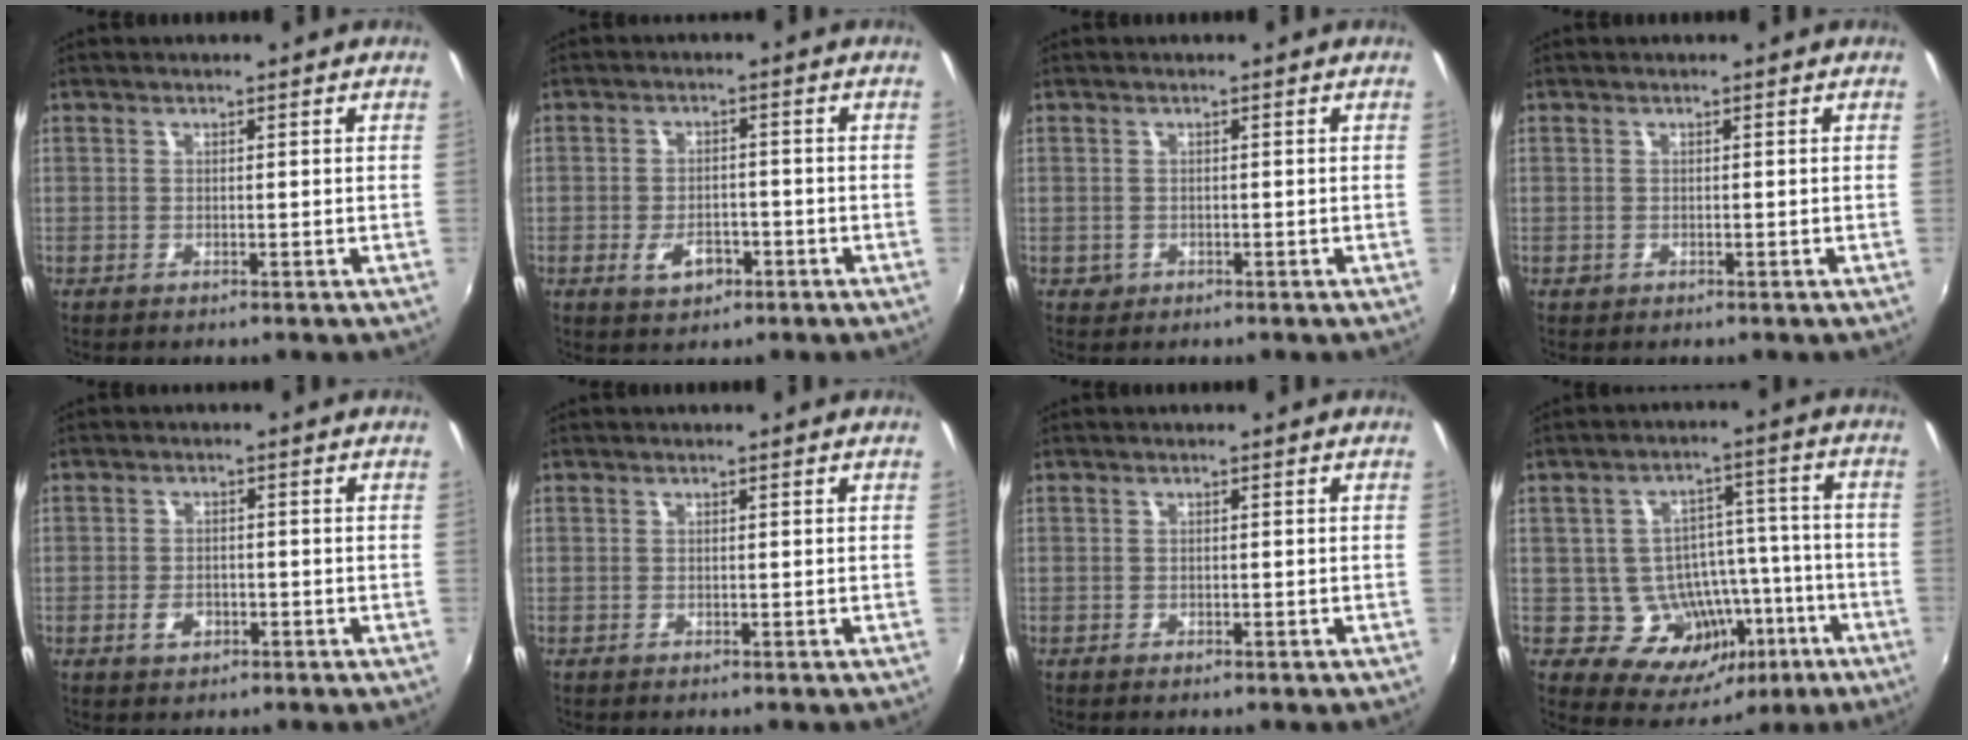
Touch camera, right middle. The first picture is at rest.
{"total": 4.9, "force": [-2.3, 3.0, 3.1], "torque": [-0.064, -0.002, -0.034]}
{"total": 1.2, "force": [-0.4, 1.1, 0.2], "torque": [-0.005, -0.002, -0.004]}
{"total": 0.7, "force": [-0.3, 0.6, 0.2], "torque": [-0.002, -0.002, -0.005]}
{"total": 3.0, "force": [-1.4, 2.0, 1.8], "torque": [-0.035, -0.001, -0.022]}
{"total": 0.0}
{"total": 0.8, "force": [-0.5, 0.5, 0.3], "torque": [-0.005, -0.004, -0.010]}
{"total": 13.0, "force": [-5.0, 10.5, 5.9], "torque": [-0.103, 0.031, -0.043]}